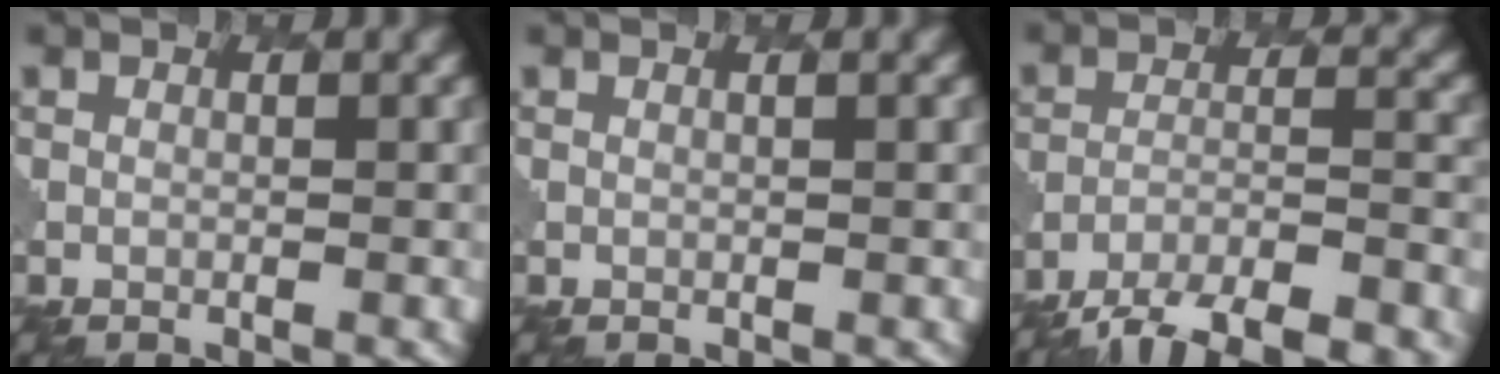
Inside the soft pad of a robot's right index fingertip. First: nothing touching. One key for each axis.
{"total": 1.1, "fx": 0.5, "fy": 0.4, "fz": 0.9, "tx": -0.005, "ty": -0.001, "tz": 0.002}
{"total": 12.3, "fx": -10.4, "fy": 3.7, "fz": 5.4, "tx": -0.081, "ty": -0.012, "tz": -0.133}